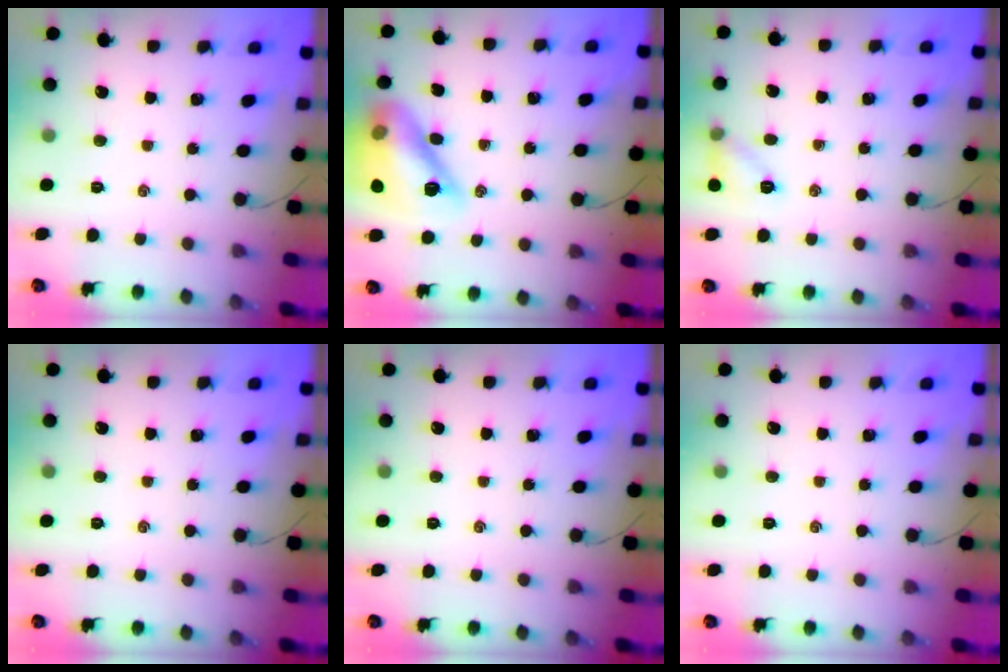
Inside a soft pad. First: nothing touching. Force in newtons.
{"total": 17.7, "press": 17.4, "slide": 3.2}
{"total": 7.6, "press": 7.6, "slide": 0.5}
{"total": 0.0}
{"total": 0.0}
{"total": 0.0}